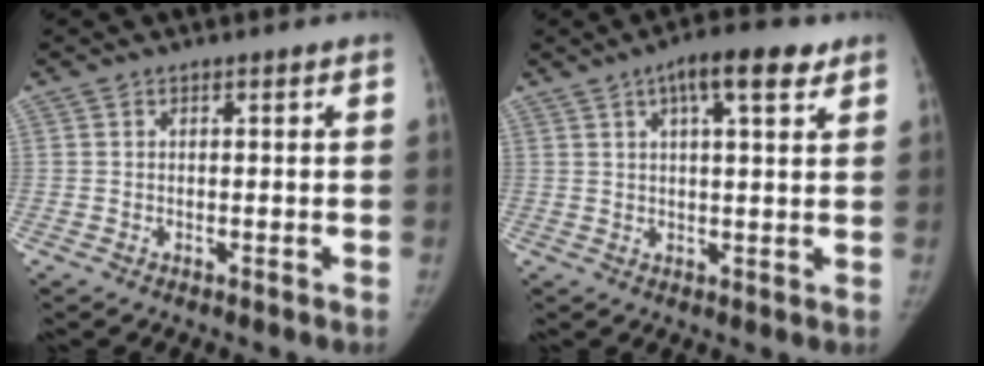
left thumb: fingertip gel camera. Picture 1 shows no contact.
{"total": 8.7, "force": [4.6, 2.7, 6.8], "torque": [-0.090, -0.004, 0.065]}